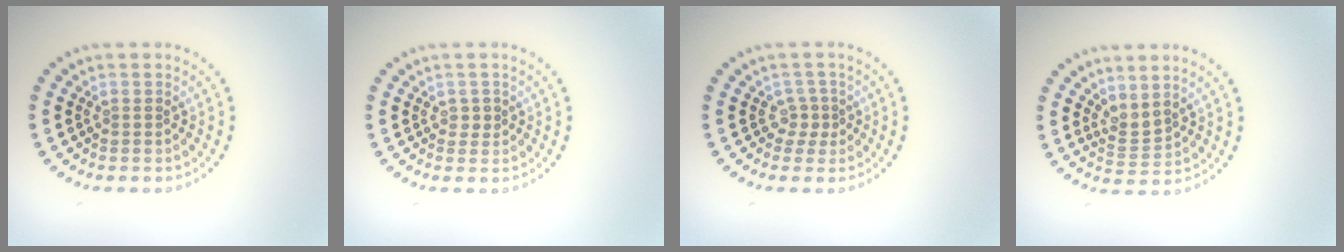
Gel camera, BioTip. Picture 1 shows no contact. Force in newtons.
{"total": 0.8, "press": 0.8, "slide": 0.3}
{"total": 1.6, "press": 1.1, "slide": 1.3}
{"total": 1.7, "press": 1.2, "slide": 1.2}